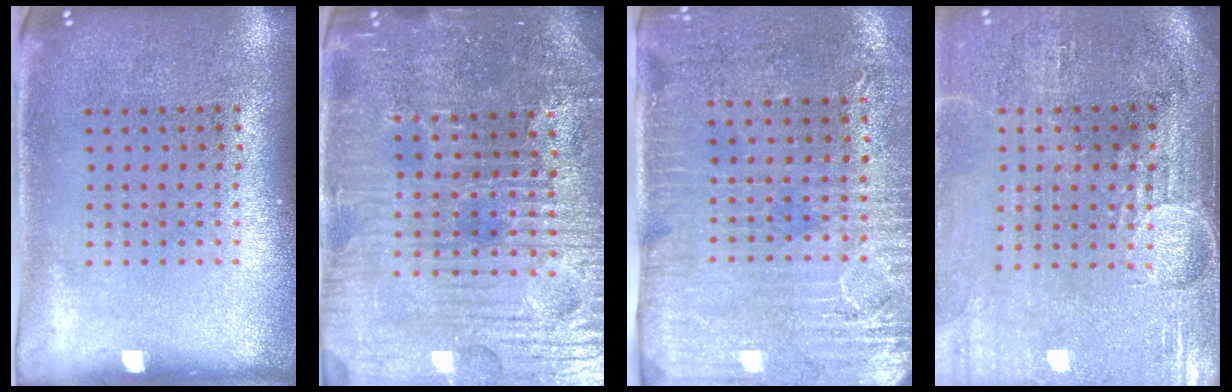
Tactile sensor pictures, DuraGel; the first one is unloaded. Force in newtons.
{"total": 5.5, "press": 5.2, "slide": 1.8}
{"total": 3.1, "press": 2.6, "slide": 1.6}
{"total": 4.5, "press": 3.8, "slide": 2.4}